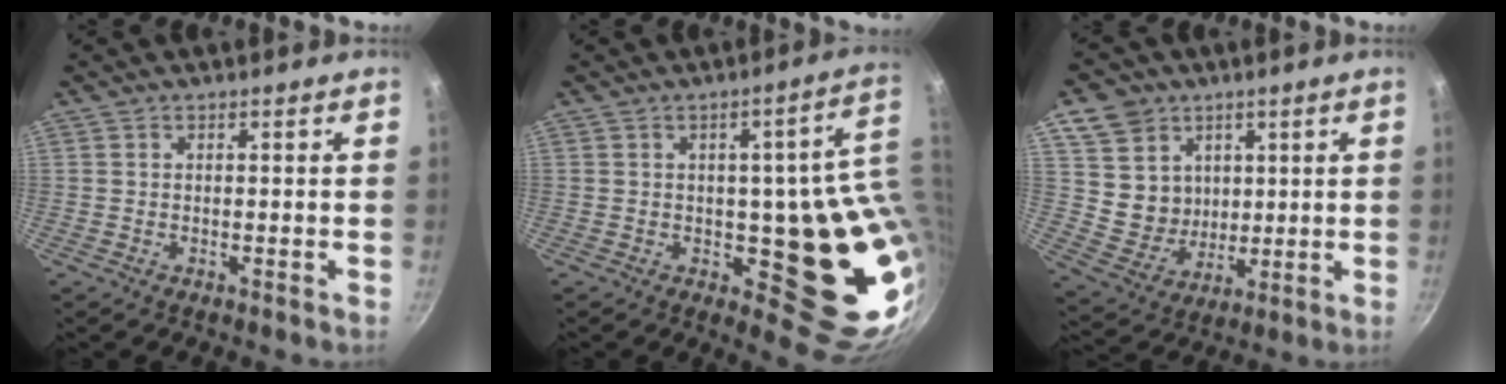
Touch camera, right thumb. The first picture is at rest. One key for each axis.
{"total": 17.2, "fx": 0.9, "fy": 7.7, "fz": 15.3, "tx": -0.111, "ty": -0.027, "tz": 0.020}
{"total": 11.9, "fx": 4.6, "fy": 10.2, "fz": 4.1, "tx": -0.044, "ty": -0.023, "tz": 0.097}